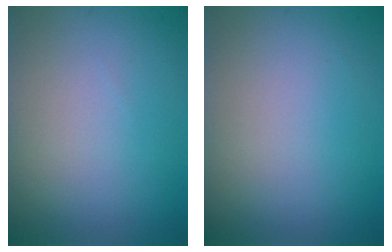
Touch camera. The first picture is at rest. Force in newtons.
{"total": 0.0}